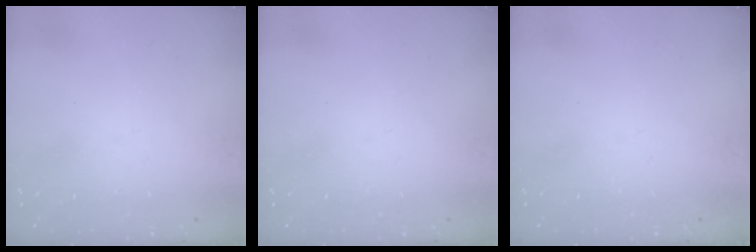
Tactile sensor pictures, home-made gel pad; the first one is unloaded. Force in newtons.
{"total": 0.0}
{"total": 0.0}